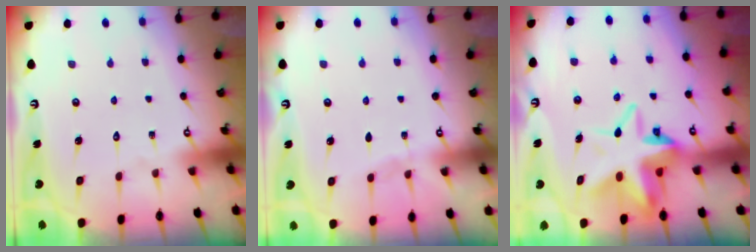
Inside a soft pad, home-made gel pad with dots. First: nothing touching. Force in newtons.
{"total": 1.5, "press": 1.4, "slide": 0.3}
{"total": 10.4, "press": 10.3, "slide": 2.0}